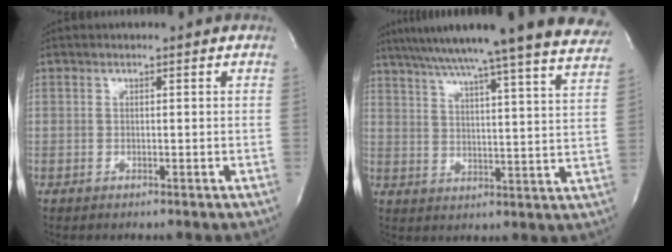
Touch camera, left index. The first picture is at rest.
{"total": 30.3, "force": [26.5, 0.1, 14.7], "torque": [-0.234, -0.048, 0.340]}